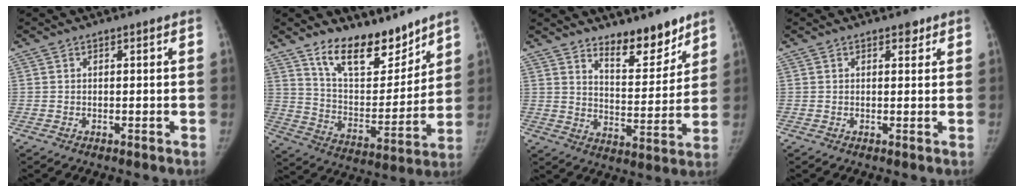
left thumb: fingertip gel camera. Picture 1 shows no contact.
{"total": 15.6, "force": [11.9, 6.8, 7.4], "torque": [-0.075, -0.084, 0.210]}
{"total": 10.5, "force": [8.3, 3.8, 5.2], "torque": [-0.049, -0.071, 0.138]}
{"total": 1.7, "force": [1.1, 1.0, 0.7], "torque": [0.002, -0.005, 0.011]}